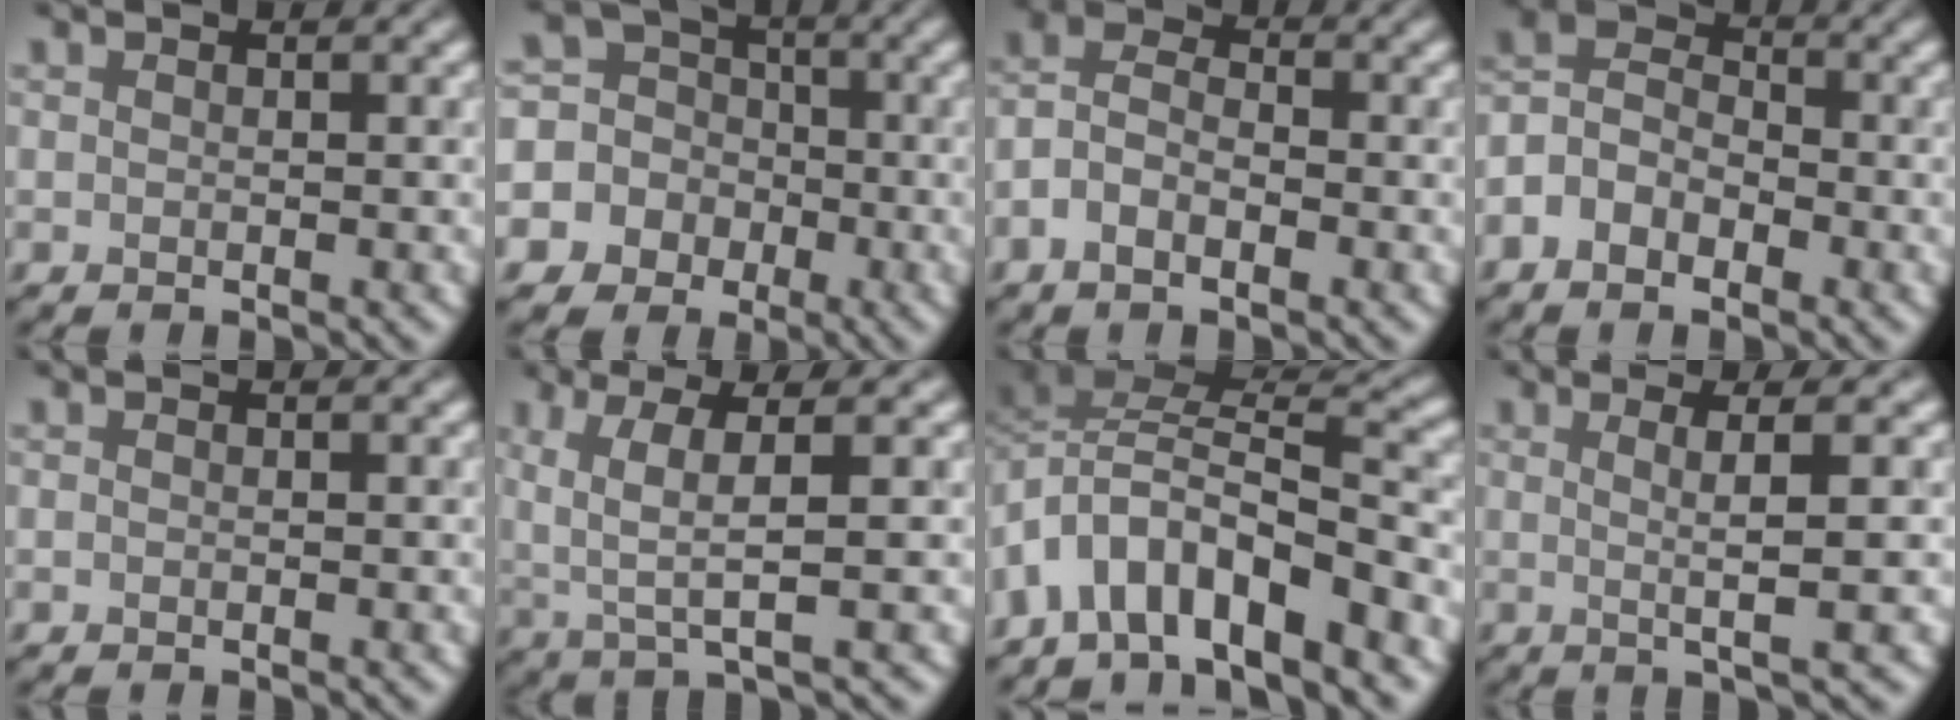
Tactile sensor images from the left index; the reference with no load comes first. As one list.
[{"total": 7.9, "force": [-2.1, 7.5, 1.3], "torque": [-0.044, 0.023, -0.064]}, {"total": 3.6, "force": [-1.7, 2.0, 2.5], "torque": [-0.046, 0.011, -0.041]}, {"total": 5.0, "force": [-2.2, 3.5, 2.9], "torque": [-0.047, 0.013, -0.047]}, {"total": 0.0}, {"total": 4.3, "force": [0.9, 0.9, 4.1], "torque": [-0.086, -0.001, 0.022]}, {"total": 8.0, "force": [-4.1, 3.5, 5.8], "torque": [-0.090, 0.014, -0.080]}, {"total": 3.7, "force": [0.4, 0.6, 3.7], "torque": [-0.059, 0.004, 0.007]}]